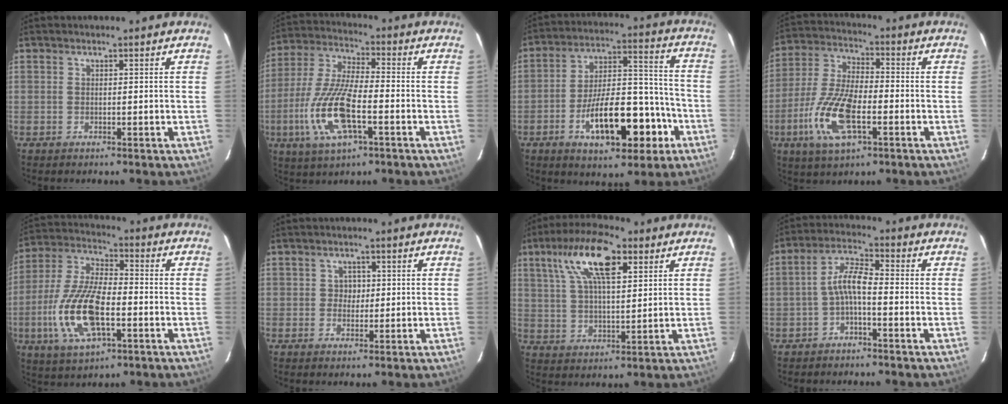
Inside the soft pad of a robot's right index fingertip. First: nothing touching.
{"total": 15.3, "force": [-5.0, 5.0, 13.6], "torque": [-0.296, -0.010, -0.098]}
{"total": 17.0, "force": [-7.4, 7.2, 13.5], "torque": [-0.235, 0.022, -0.103]}
{"total": 14.3, "force": [-5.2, 5.5, 12.1], "torque": [-0.264, -0.008, -0.100]}
{"total": 16.3, "force": [-4.7, 6.7, 14.1], "torque": [-0.307, -0.007, -0.087]}
{"total": 1.9, "force": [0.1, 1.8, 0.3], "torque": [-0.002, 0.007, 0.001]}
{"total": 13.2, "force": [6.4, 4.4, 10.7], "torque": [-0.198, 0.025, 0.115]}
{"total": 4.9, "force": [-2.0, 0.8, 4.4], "torque": [-0.099, 0.016, -0.039]}